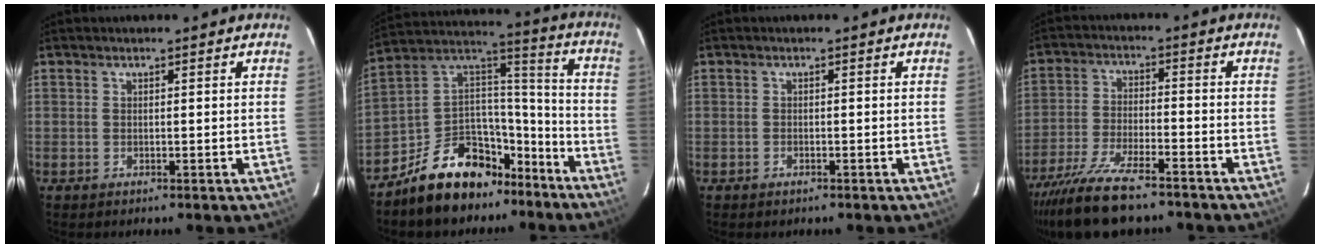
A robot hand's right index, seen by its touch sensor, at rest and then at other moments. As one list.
[{"total": 19.0, "force": [-12.8, 10.8, 8.9], "torque": [-0.188, 0.063, -0.192]}, {"total": 1.0, "force": [-0.7, 0.6, 0.2], "torque": [-0.005, 0.001, -0.011]}, {"total": 15.7, "force": [-12.9, 3.6, 8.2], "torque": [-0.179, -0.038, -0.224]}]